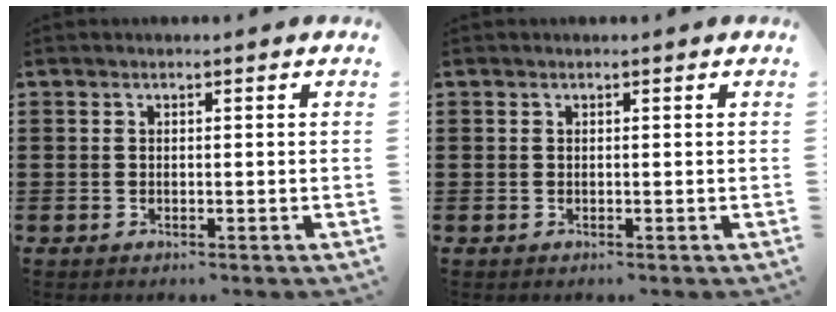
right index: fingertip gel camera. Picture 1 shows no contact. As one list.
[{"total": 0.0}]